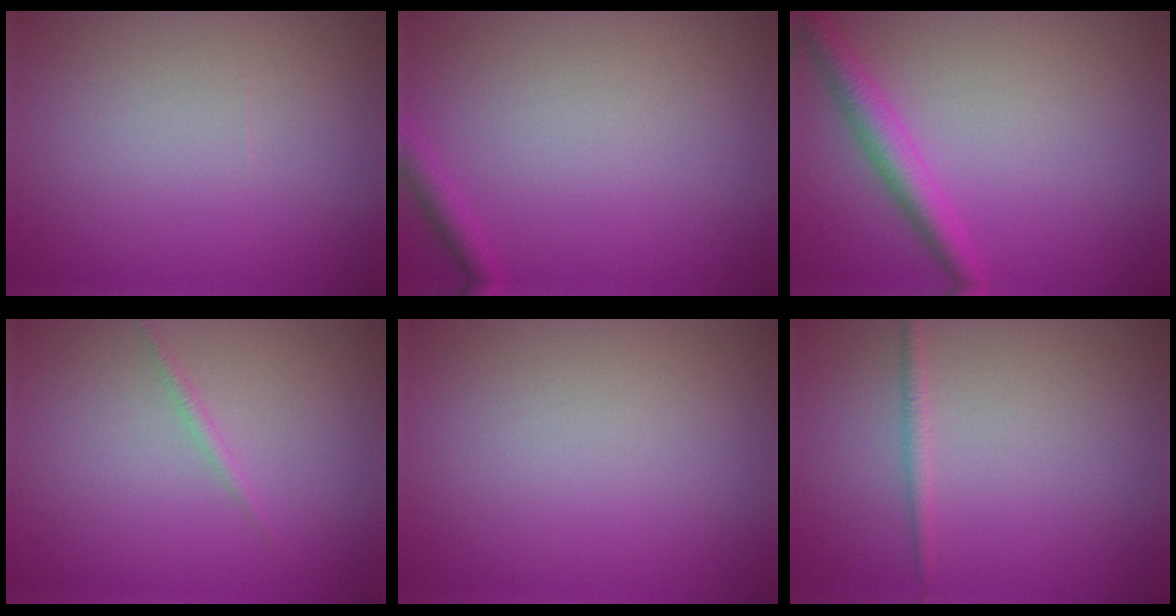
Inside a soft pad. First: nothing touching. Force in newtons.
{"total": 1.4, "press": 1.4, "slide": 0.1}
{"total": 3.2, "press": 3.2, "slide": 0.1}
{"total": 0.7, "press": 0.7, "slide": 0.1}
{"total": 0.0}
{"total": 1.0, "press": 1.0, "slide": 0.0}